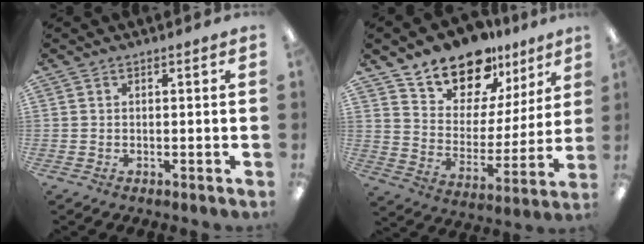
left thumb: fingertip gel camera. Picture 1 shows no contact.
{"total": 14.9, "force": [12.9, 6.8, 2.8], "torque": [-0.067, -0.110, 0.240]}